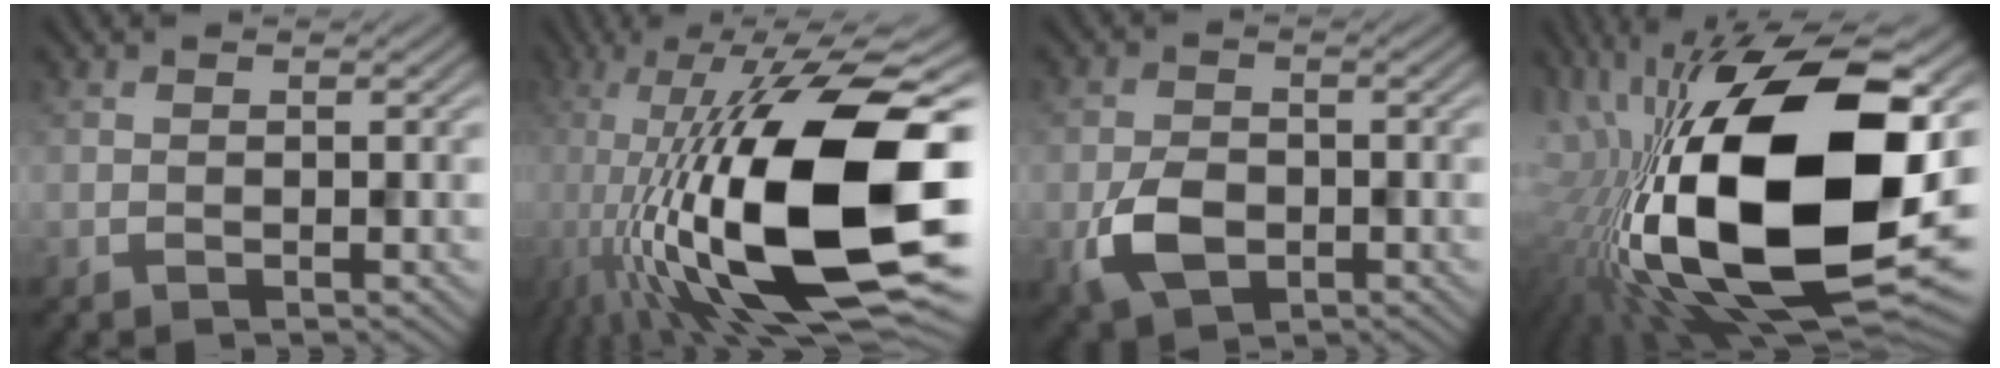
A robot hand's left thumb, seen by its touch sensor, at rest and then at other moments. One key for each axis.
{"total": 20.6, "fx": -4.1, "fy": 7.9, "fz": 18.6, "tx": -0.343, "ty": -0.006, "tz": -0.070}
{"total": 5.3, "fx": -1.9, "fy": 3.6, "fz": 3.4, "tx": -0.075, "ty": -0.012, "tz": -0.040}
{"total": 22.7, "fx": -0.6, "fy": 10.6, "fz": 20.1, "tx": -0.403, "ty": -0.017, "tz": -0.015}